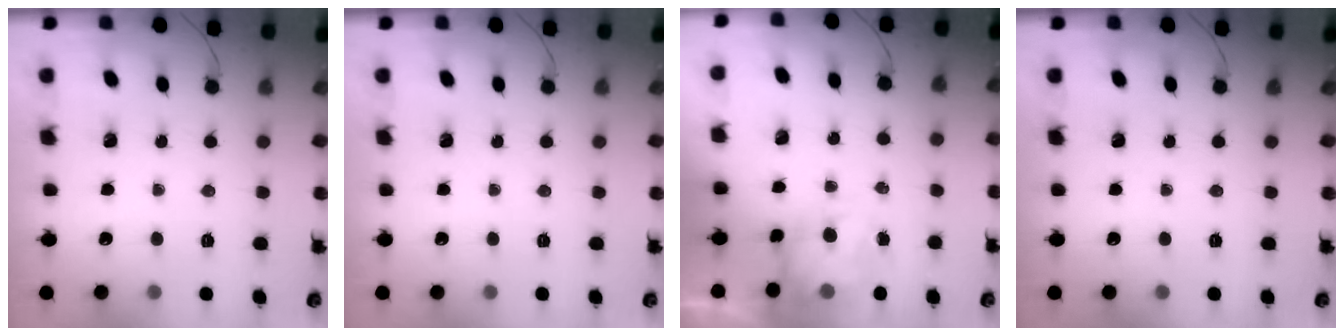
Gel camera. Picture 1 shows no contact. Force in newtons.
{"total": 0.0}
{"total": 5.1, "press": 5.0, "slide": 1.3}
{"total": 0.0}